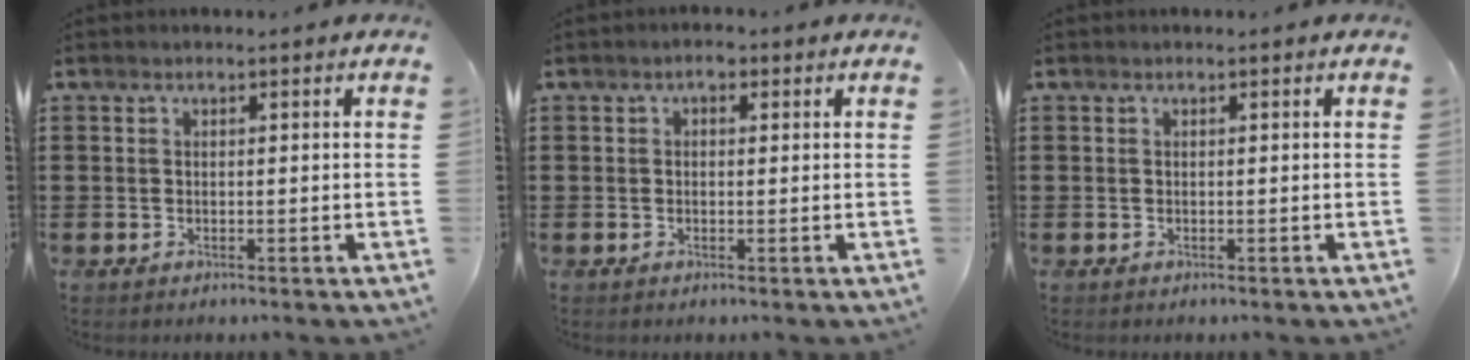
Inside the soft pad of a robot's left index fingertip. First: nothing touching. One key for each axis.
{"total": 1.7, "fx": 0.5, "fy": 1.0, "fz": 1.4, "tx": -0.029, "ty": 0.007, "tz": 0.007}
{"total": 0.0}